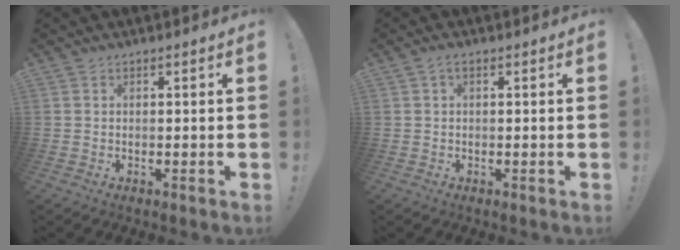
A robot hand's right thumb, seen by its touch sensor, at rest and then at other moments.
{"total": 1.1, "force": [0.3, 0.4, 1.0], "torque": [-0.025, 0.004, 0.005]}